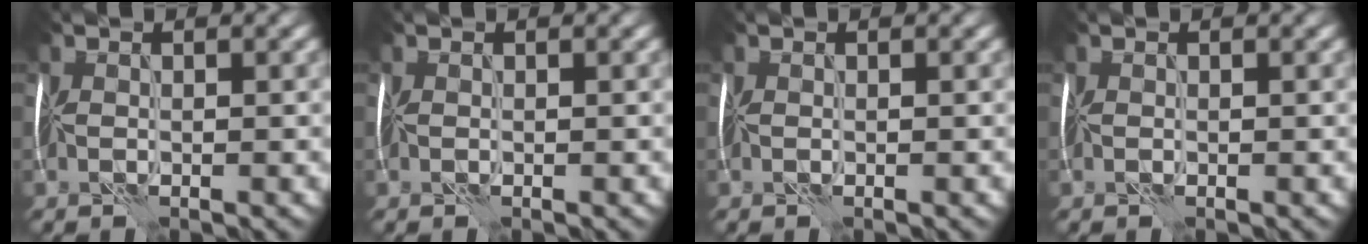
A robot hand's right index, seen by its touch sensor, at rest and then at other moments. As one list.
[{"total": 0.0}, {"total": 0.0}, {"total": 0.0}]